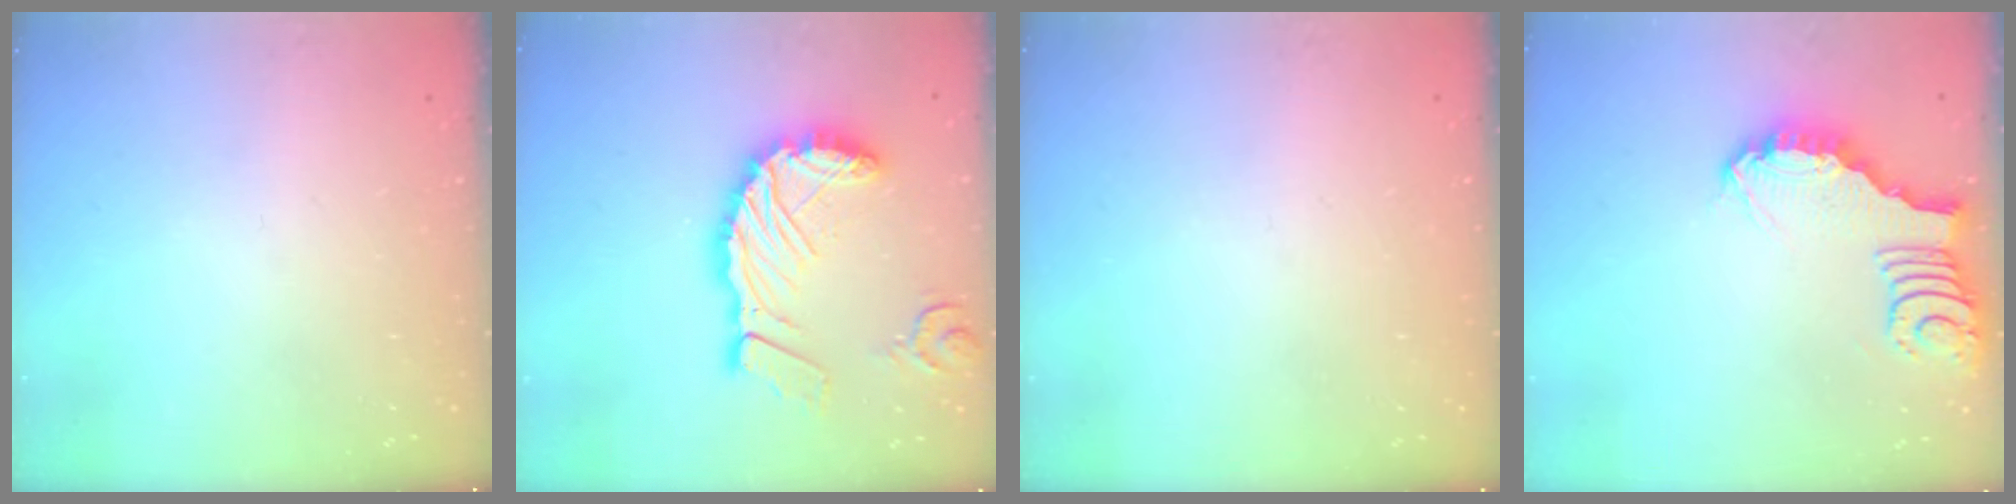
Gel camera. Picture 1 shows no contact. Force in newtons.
{"total": 13.8, "press": 13.8, "slide": 1.6}
{"total": 0.0}
{"total": 3.0, "press": 3.0, "slide": 0.1}